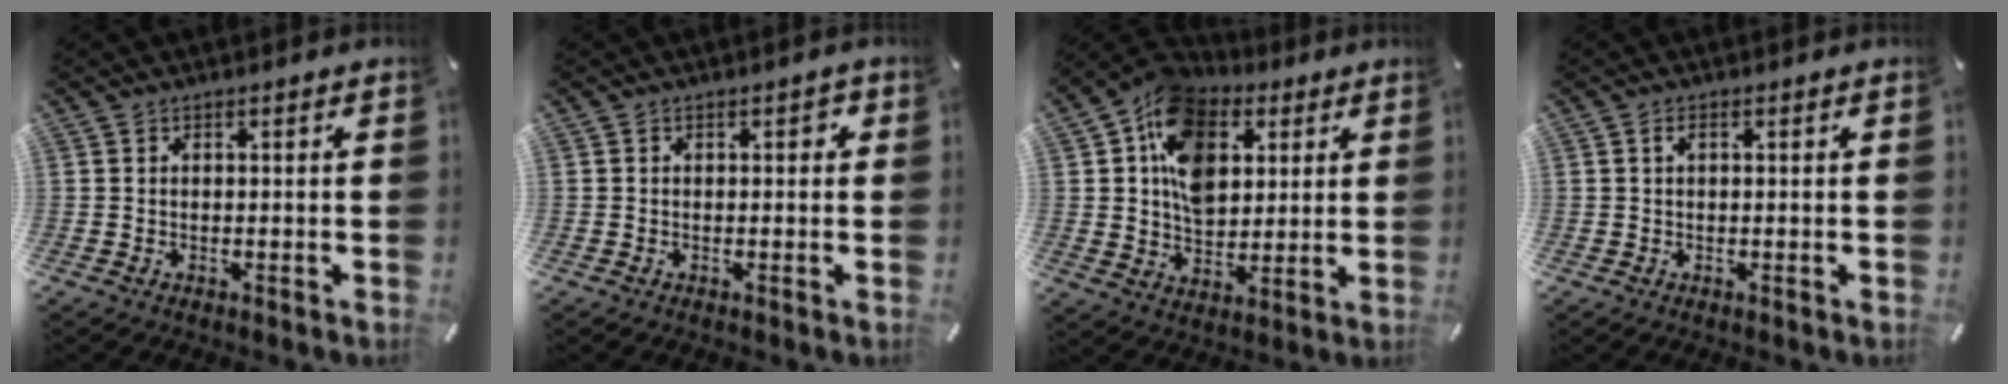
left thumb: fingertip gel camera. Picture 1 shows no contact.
{"total": 1.2, "force": [-0.1, 0.9, 0.8], "torque": [-0.015, 0.008, -0.005]}
{"total": 14.9, "force": [4.9, 11.1, 8.6], "torque": [-0.166, -0.007, 0.092]}
{"total": 1.4, "force": [0.3, 0.6, 1.2], "torque": [-0.025, 0.003, 0.004]}